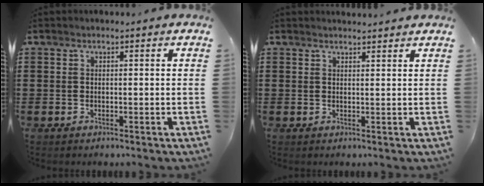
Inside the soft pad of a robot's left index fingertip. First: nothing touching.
{"total": 1.5, "force": [1.5, 0.0, 0.1], "torque": [-0.006, 0.000, 0.030]}